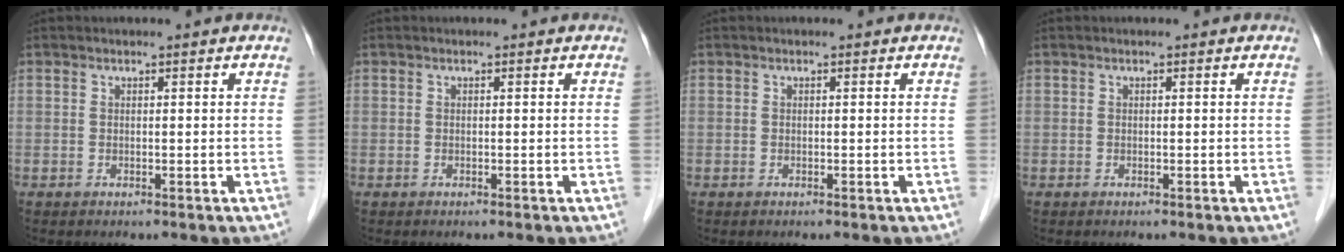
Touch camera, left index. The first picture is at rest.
{"total": 0.0}
{"total": 0.0}
{"total": 0.0}